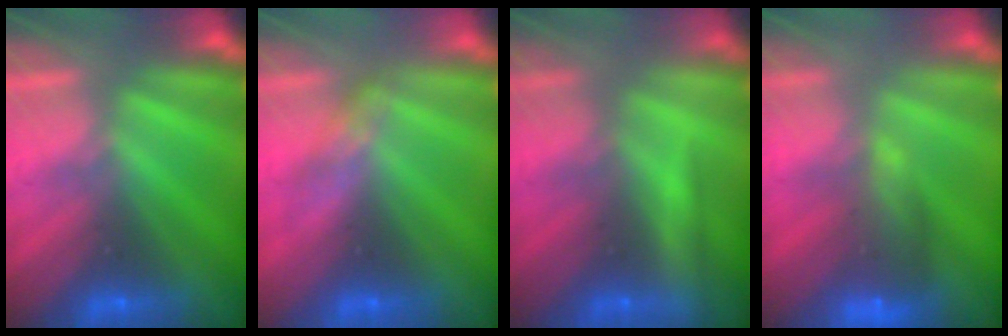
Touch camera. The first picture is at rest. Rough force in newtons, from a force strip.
{"total": 2.8}
{"total": 2.1}
{"total": 8.0}